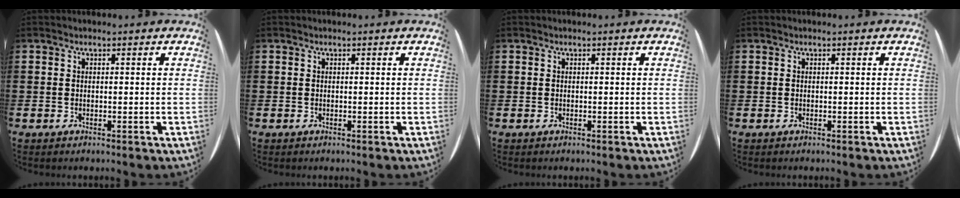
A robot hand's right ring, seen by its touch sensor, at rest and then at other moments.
{"total": 0.0}
{"total": 0.0}
{"total": 0.0}